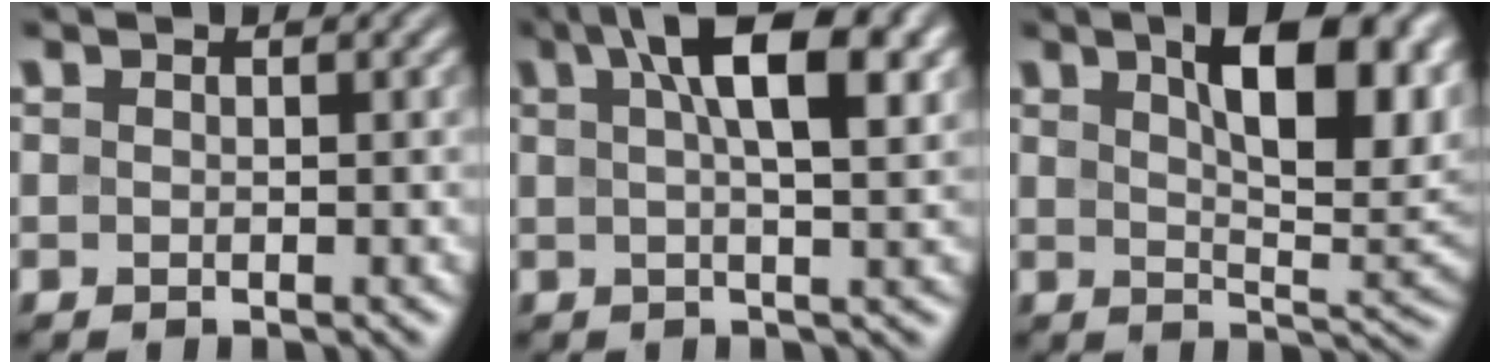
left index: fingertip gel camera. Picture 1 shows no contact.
{"total": 8.6, "force": [3.3, 2.7, 7.4], "torque": [-0.090, 0.022, 0.036]}
{"total": 10.7, "force": [4.4, 3.8, 8.9], "torque": [-0.128, 0.005, 0.069]}